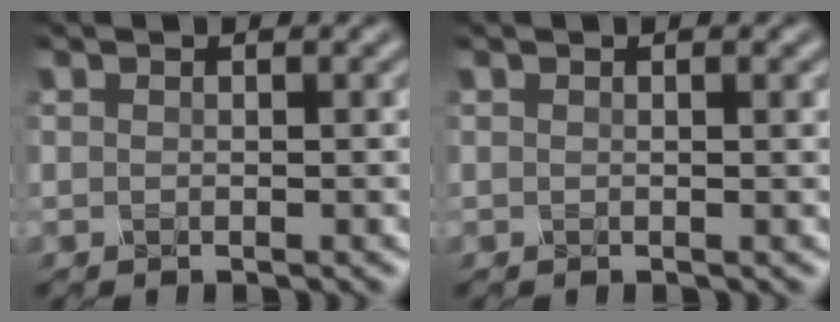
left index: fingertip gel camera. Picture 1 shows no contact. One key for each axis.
{"total": 1.3, "fx": 0.5, "fy": 0.7, "fz": 1.0, "tx": -0.001, "ty": 0.003, "tz": -0.008}